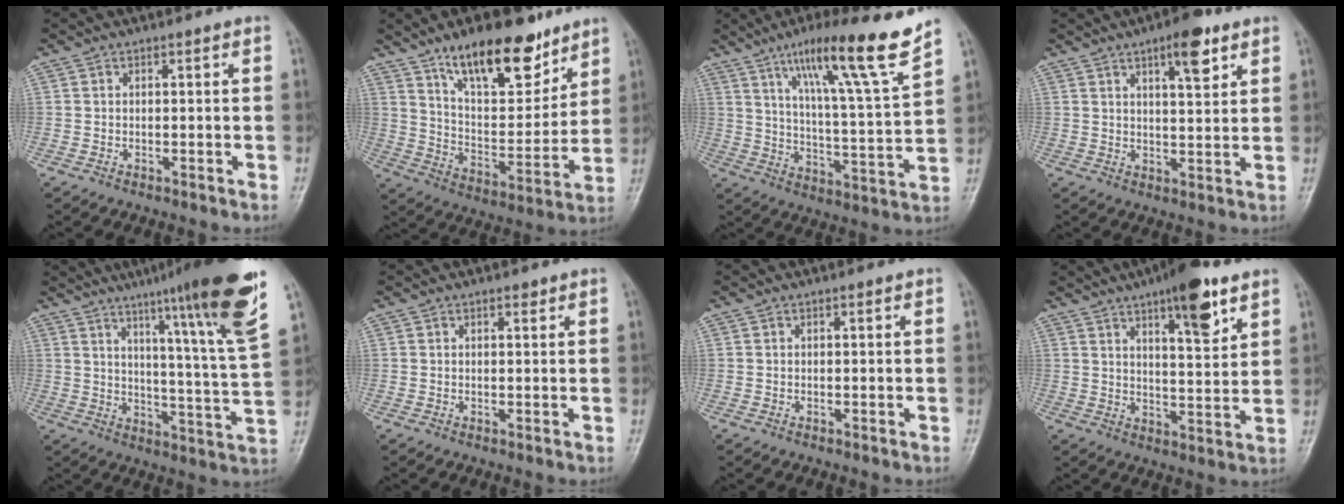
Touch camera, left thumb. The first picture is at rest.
{"total": 18.0, "force": [12.3, 7.2, 11.1], "torque": [-0.130, -0.073, 0.210]}
{"total": 17.4, "force": [11.9, 0.2, 12.7], "torque": [-0.187, -0.063, 0.190]}
{"total": 7.4, "force": [4.2, 2.3, 5.6], "torque": [-0.072, -0.021, 0.060]}
{"total": 21.4, "force": [13.3, 0.3, 16.7], "torque": [-0.222, -0.063, 0.181]}
{"total": 1.0, "force": [0.7, 0.4, 0.5], "torque": [-0.007, -0.004, 0.009]}
{"total": 0.0}
{"total": 12.1, "force": [7.2, 3.4, 9.1], "torque": [-0.116, -0.036, 0.107]}